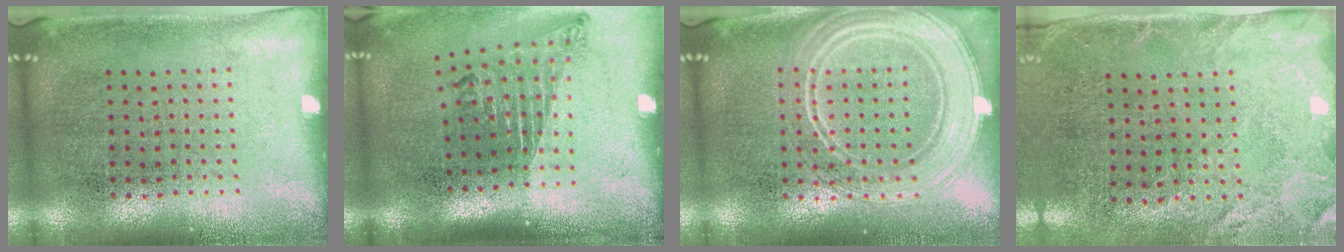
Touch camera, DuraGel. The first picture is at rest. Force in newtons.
{"total": 1.7, "press": 1.1, "slide": 1.3}
{"total": 3.8, "press": 3.8, "slide": 0.6}
{"total": 2.6, "press": 2.0, "slide": 1.6}